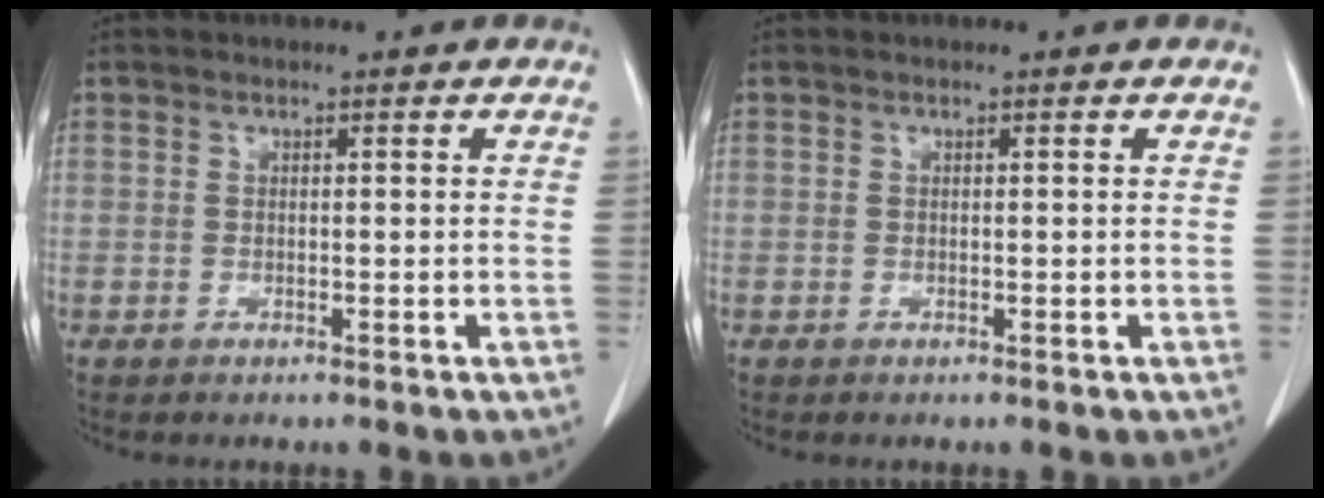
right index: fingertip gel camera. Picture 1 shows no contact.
{"total": 0.0}